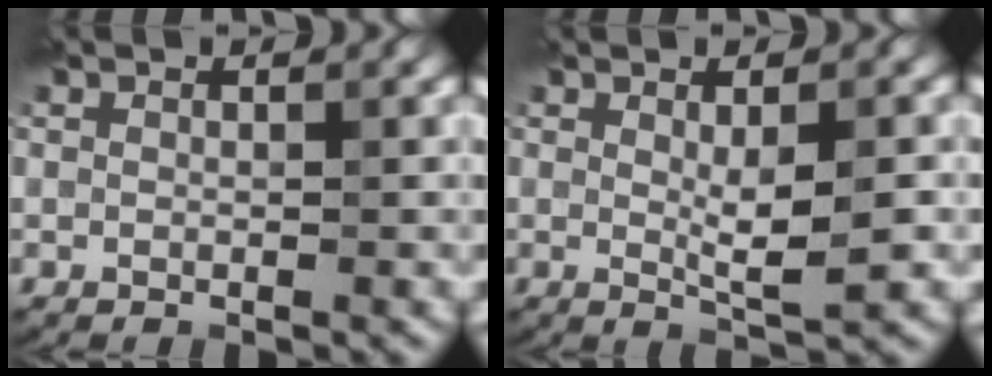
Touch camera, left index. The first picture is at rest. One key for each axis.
{"total": 3.6, "fx": 0.0, "fy": 0.7, "fz": 3.5, "tx": -0.062, "ty": -0.004, "tz": 0.004}